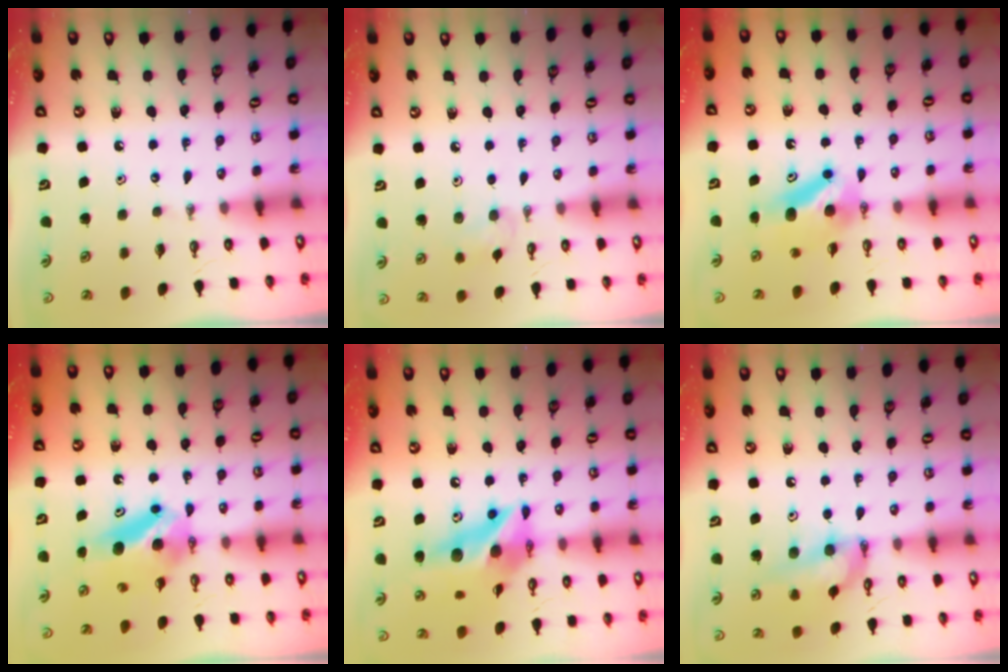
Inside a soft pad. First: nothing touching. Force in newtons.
{"total": 6.3, "press": 6.2, "slide": 1.2}
{"total": 6.5, "press": 6.3, "slide": 1.6}
{"total": 7.6, "press": 6.8, "slide": 3.3}
{"total": 16.1, "press": 16.0, "slide": 1.5}
{"total": 13.9, "press": 13.5, "slide": 3.3}